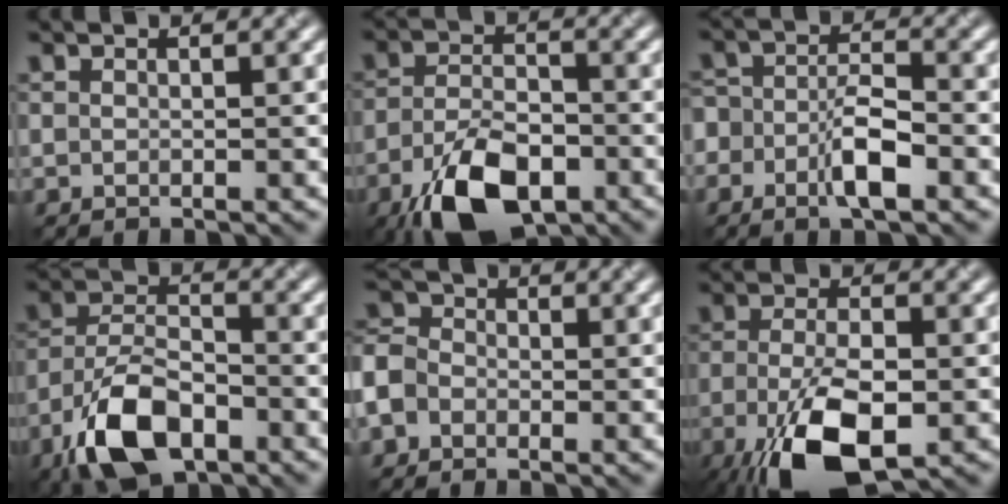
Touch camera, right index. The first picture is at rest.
{"total": 8.8, "force": [-5.1, 4.0, 6.0], "torque": [-0.128, -0.015, -0.092]}
{"total": 4.2, "force": [-1.9, 2.0, 3.2], "torque": [-0.051, 0.004, -0.039]}
{"total": 8.5, "force": [-4.8, 4.0, 5.8], "torque": [-0.113, 0.003, -0.099]}
{"total": 5.0, "force": [-2.0, 4.1, 2.3], "torque": [-0.047, 0.002, -0.054]}
{"total": 9.5, "force": [-4.3, 3.7, 7.6], "torque": [-0.161, -0.014, -0.077]}